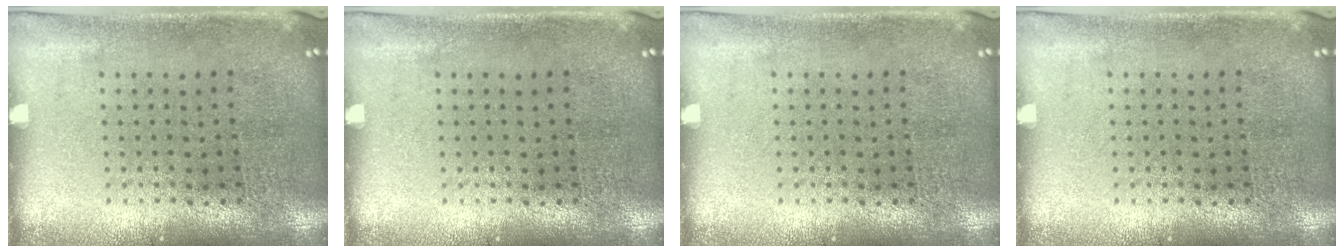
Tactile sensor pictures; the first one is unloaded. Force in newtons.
{"total": 0.0}
{"total": 0.0}
{"total": 0.0}